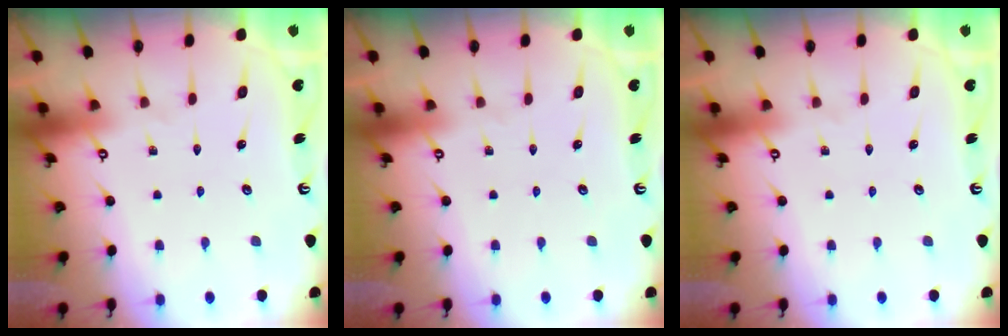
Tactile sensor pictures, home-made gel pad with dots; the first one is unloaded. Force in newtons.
{"total": 0.0}
{"total": 0.0}